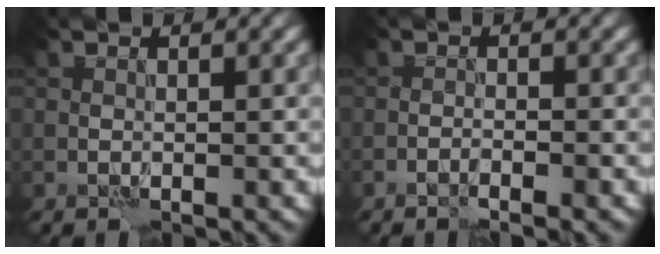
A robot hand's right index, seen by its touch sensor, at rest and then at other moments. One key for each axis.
{"total": 1.5, "fx": -1.2, "fy": 0.0, "fz": 1.0, "tx": -0.020, "ty": 0.007, "tz": -0.023}